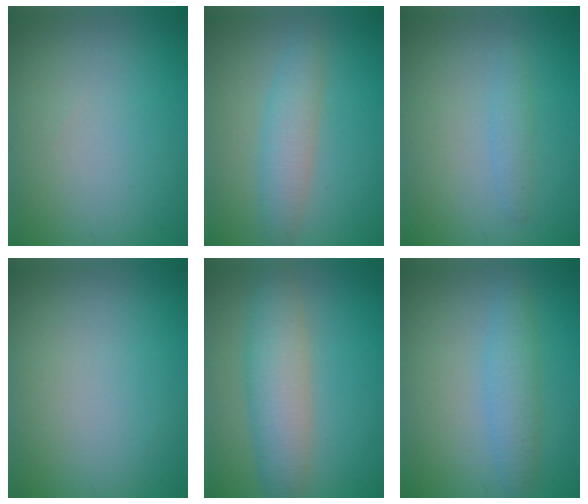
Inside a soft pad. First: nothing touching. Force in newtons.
{"total": 3.4, "press": 3.4, "slide": 0.1}
{"total": 1.3, "press": 1.3, "slide": 0.0}
{"total": 0.0}
{"total": 5.5, "press": 5.5, "slide": 0.2}
{"total": 2.9, "press": 2.9, "slide": 0.1}